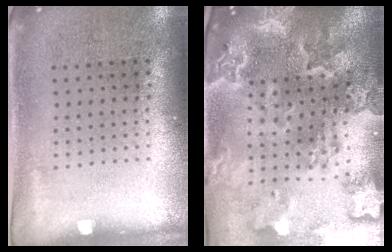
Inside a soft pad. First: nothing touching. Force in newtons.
{"total": 4.5, "press": 3.7, "slide": 2.7}